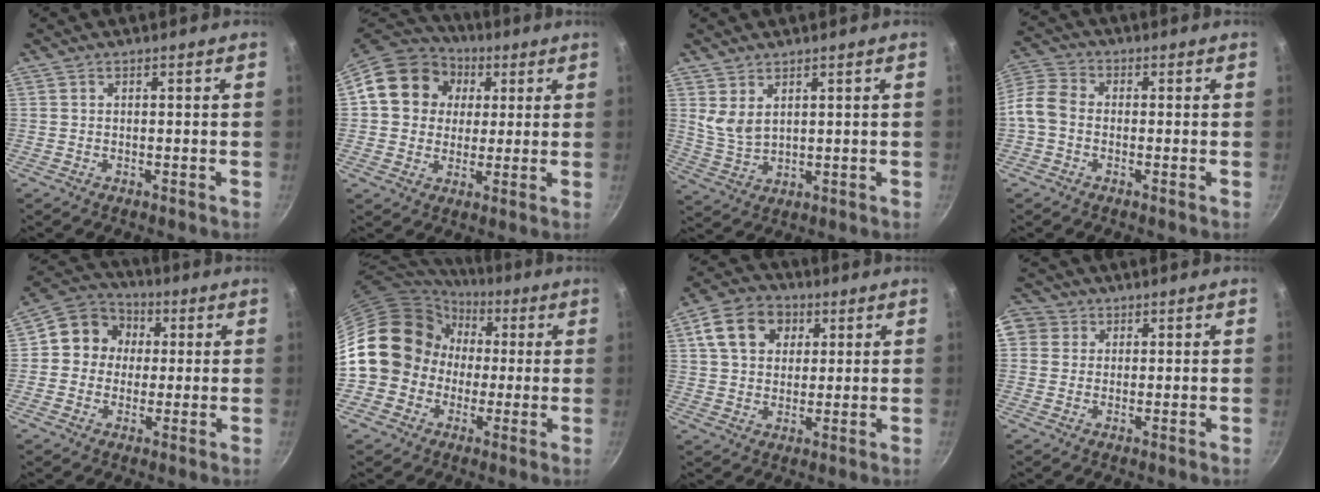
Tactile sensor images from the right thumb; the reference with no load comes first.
{"total": 15.1, "force": [3.6, 13.1, 6.7], "torque": [-0.094, 0.017, 0.049]}
{"total": 4.8, "force": [2.6, 2.6, 3.1], "torque": [-0.055, -0.026, 0.061]}
{"total": 6.3, "force": [-1.6, 4.8, 3.8], "torque": [-0.074, 0.025, -0.050]}
{"total": 9.8, "force": [1.3, 8.9, 3.9], "torque": [-0.029, 0.014, -0.001]}
{"total": 16.0, "force": [0.9, 14.2, 7.2], "torque": [-0.098, 0.042, 0.010]}
{"total": 11.2, "force": [4.0, 8.5, 6.0], "torque": [-0.086, 0.004, 0.057]}
{"total": 7.0, "force": [2.0, 6.3, 2.3], "torque": [-0.024, 0.009, 0.023]}